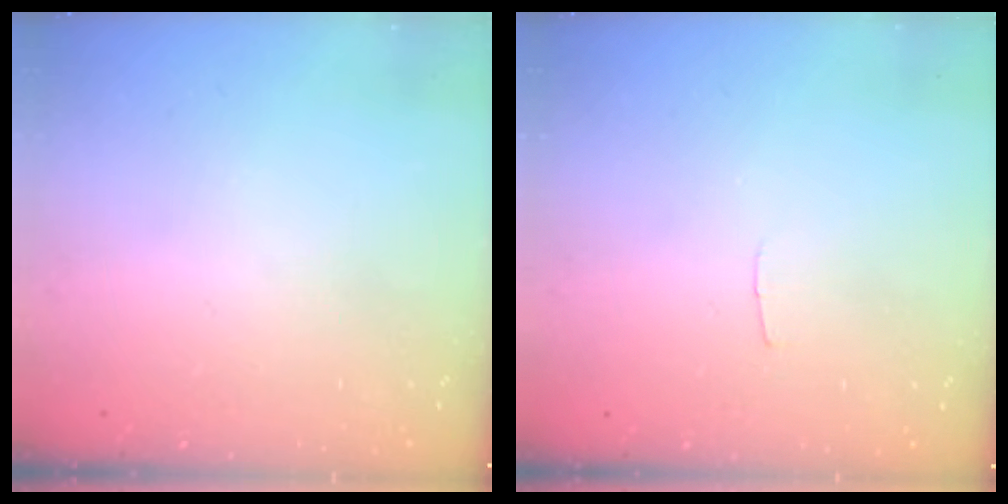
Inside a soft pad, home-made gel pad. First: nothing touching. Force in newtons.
{"total": 2.0, "press": 2.0, "slide": 0.2}